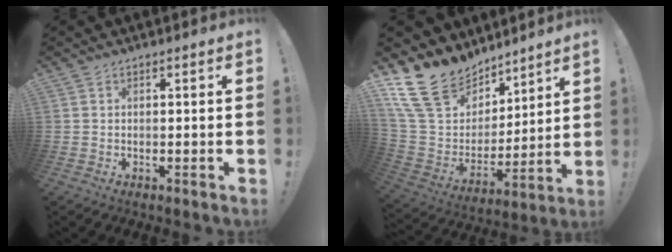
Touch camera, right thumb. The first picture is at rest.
{"total": 18.7, "force": [12.9, 11.6, 6.9], "torque": [-0.126, -0.082, 0.259]}